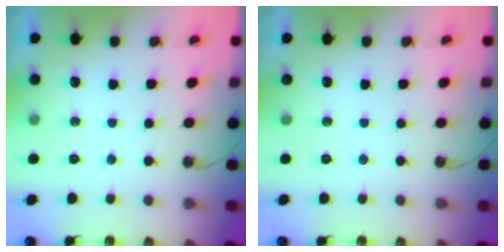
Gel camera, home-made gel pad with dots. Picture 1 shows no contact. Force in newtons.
{"total": 0.0}